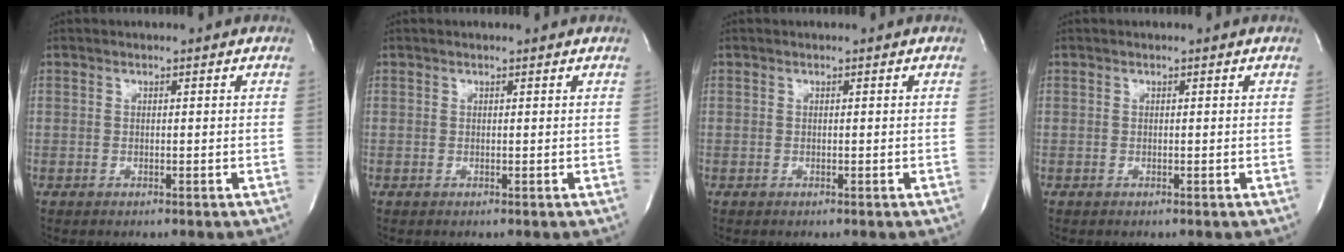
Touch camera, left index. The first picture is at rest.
{"total": 0.7, "force": [0.7, 0.0, 0.2], "torque": [-0.007, 0.005, 0.010]}
{"total": 0.0}
{"total": 0.0}